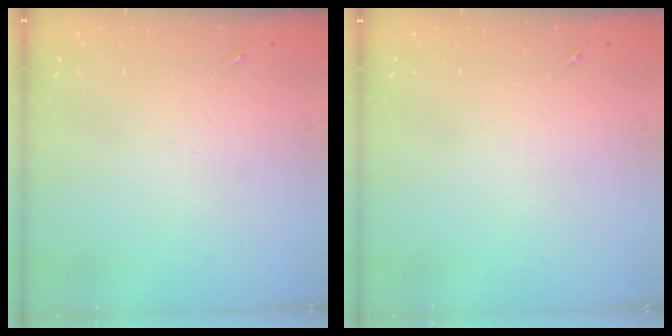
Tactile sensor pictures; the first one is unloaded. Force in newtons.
{"total": 0.0}